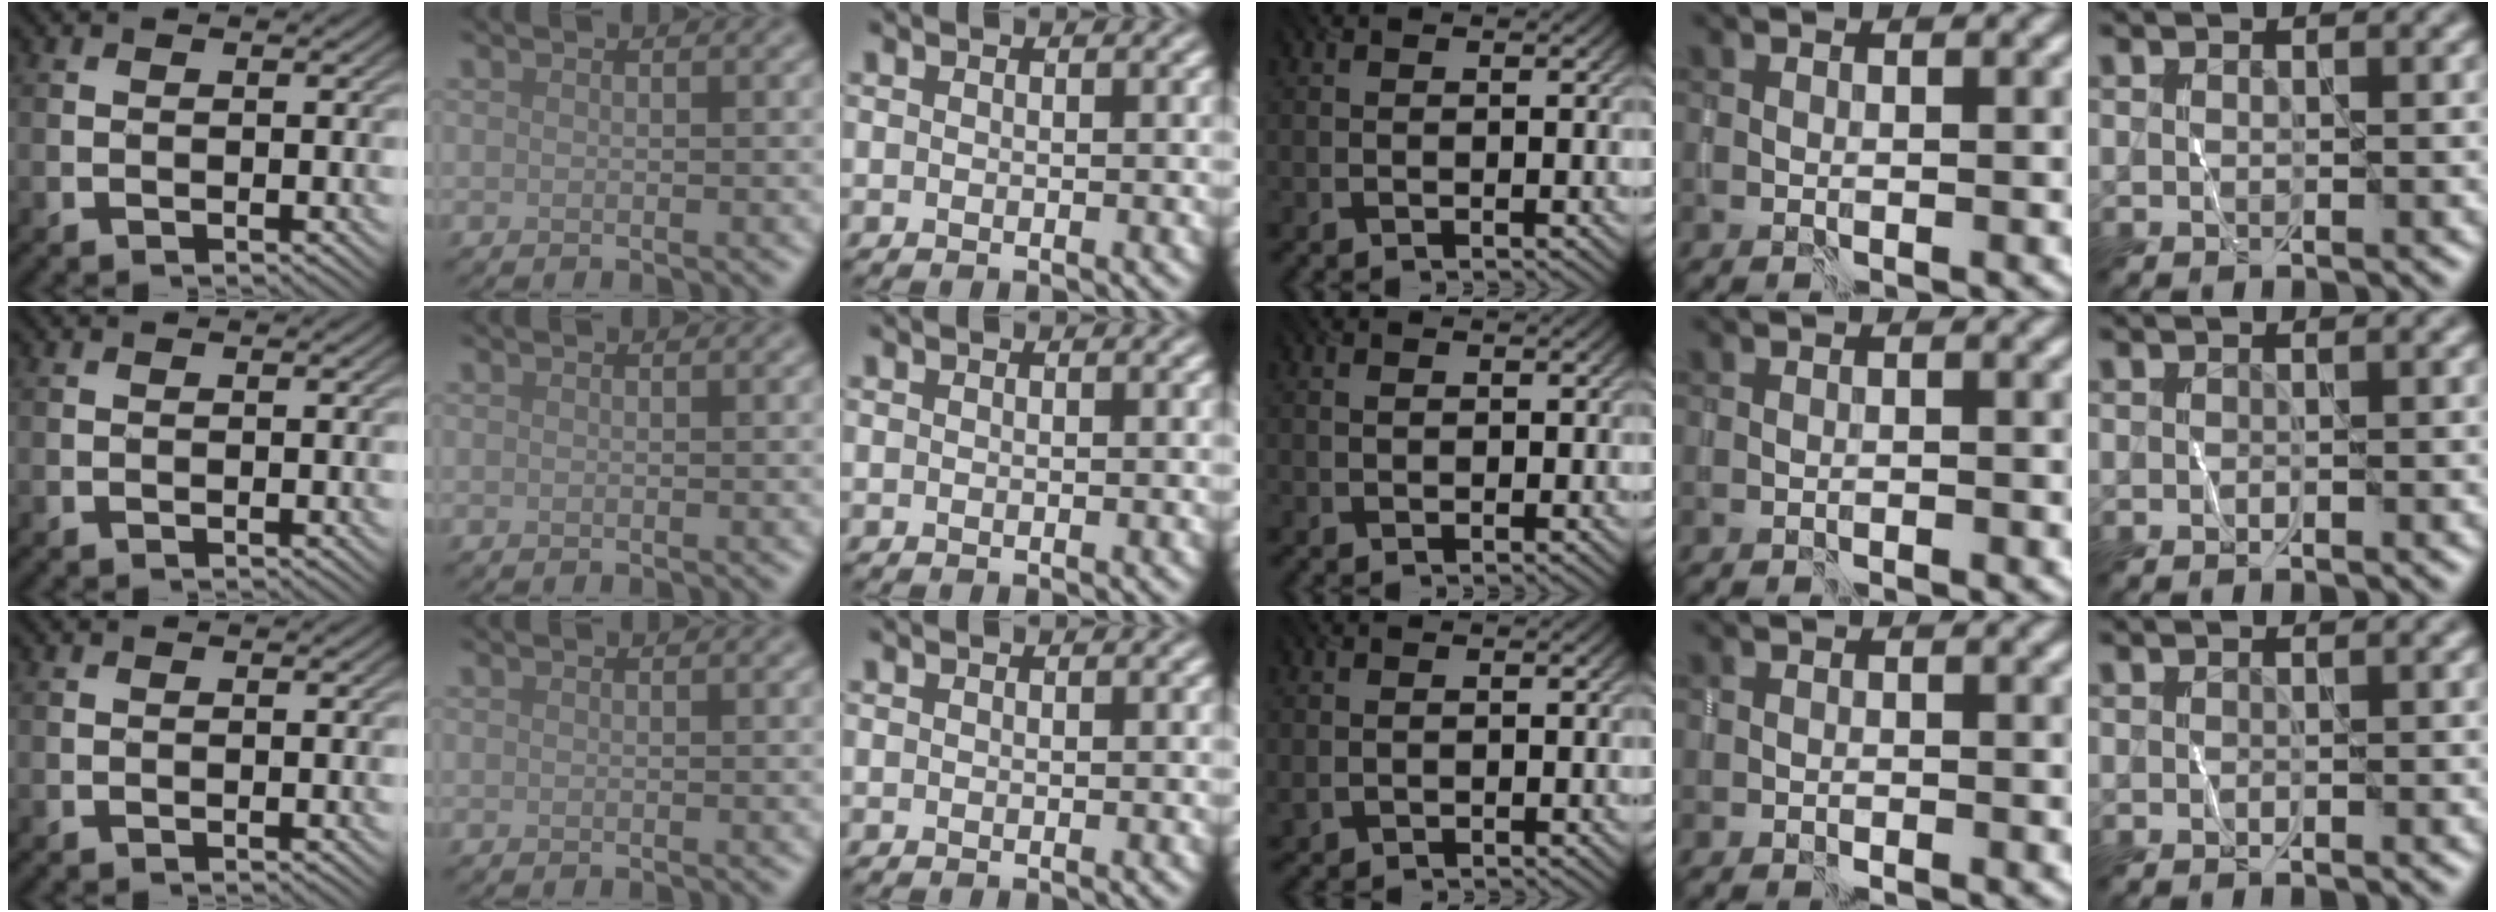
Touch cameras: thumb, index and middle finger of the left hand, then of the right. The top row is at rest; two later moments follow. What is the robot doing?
{"motion": "wrap", "object": "plastic wrap"}